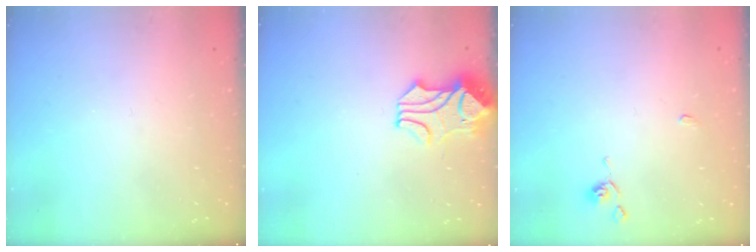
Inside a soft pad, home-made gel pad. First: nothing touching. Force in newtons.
{"total": 2.5, "press": 2.2, "slide": 1.2}
{"total": 0.9, "press": 0.9, "slide": 0.4}